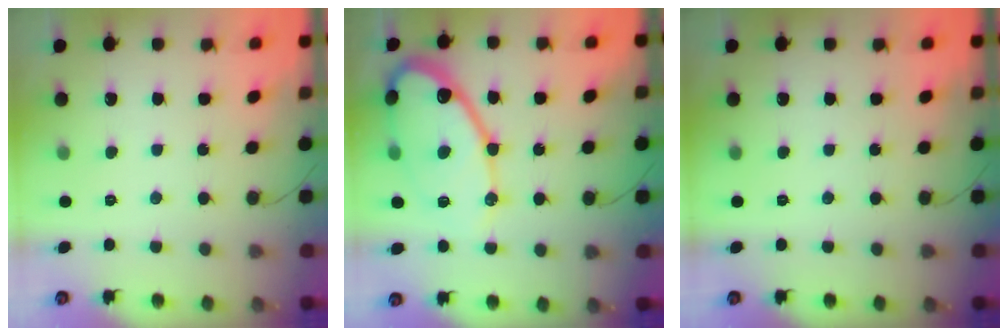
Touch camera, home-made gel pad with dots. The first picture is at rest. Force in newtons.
{"total": 17.9, "press": 17.8, "slide": 1.6}
{"total": 0.0}